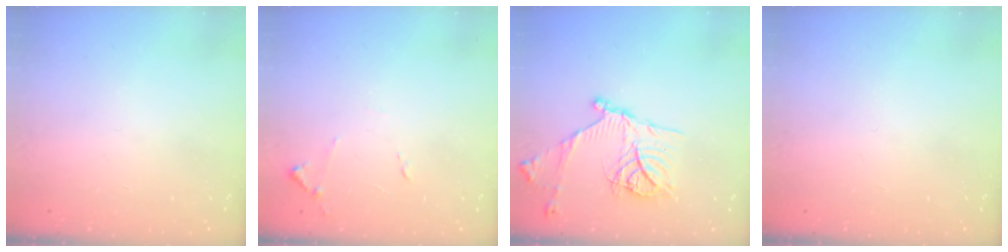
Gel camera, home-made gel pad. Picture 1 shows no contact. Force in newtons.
{"total": 7.9, "press": 7.8, "slide": 0.7}
{"total": 18.1, "press": 18.0, "slide": 1.7}
{"total": 0.0}